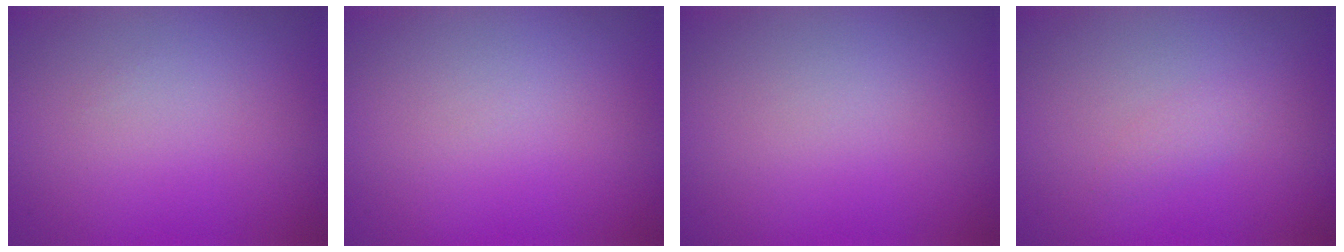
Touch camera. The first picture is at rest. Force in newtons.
{"total": 0.0}
{"total": 0.0}
{"total": 0.9, "press": 0.9, "slide": 0.0}